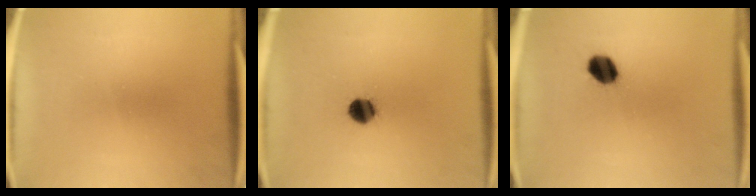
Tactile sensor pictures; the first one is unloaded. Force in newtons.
{"total": 5.3}
{"total": 6.1}